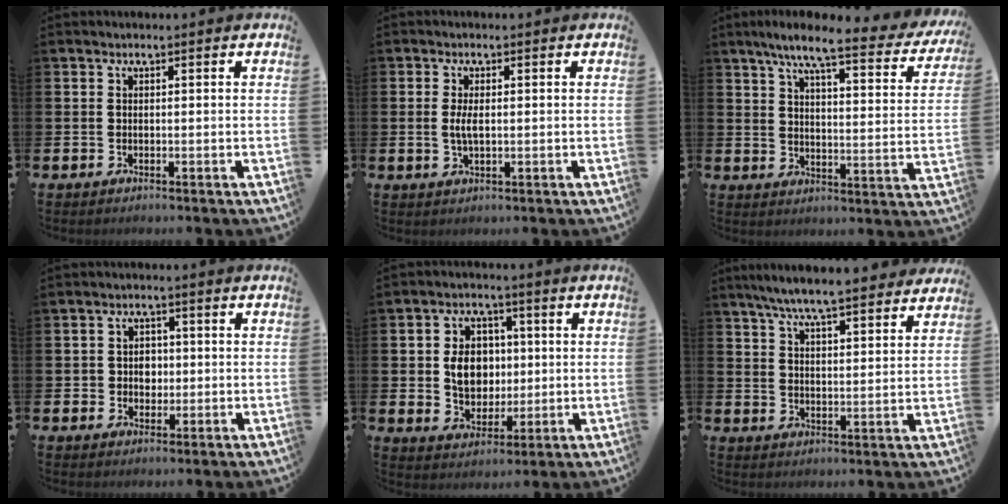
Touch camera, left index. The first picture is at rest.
{"total": 2.9, "force": [0.1, 1.1, 2.6], "torque": [-0.052, 0.004, 0.001]}
{"total": 7.9, "force": [6.3, 0.8, 4.7], "torque": [-0.099, -0.040, 0.099]}
{"total": 3.2, "force": [0.3, 2.9, 1.4], "torque": [-0.020, 0.005, -0.004]}
{"total": 6.8, "force": [1.0, 5.5, 3.9], "torque": [-0.085, 0.018, 0.015]}
{"total": 7.5, "force": [7.1, 0.5, 2.4], "torque": [-0.063, -0.038, 0.126]}